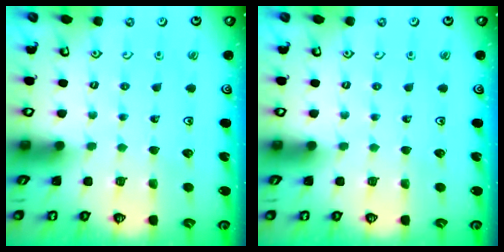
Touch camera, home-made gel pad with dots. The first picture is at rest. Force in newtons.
{"total": 0.0}